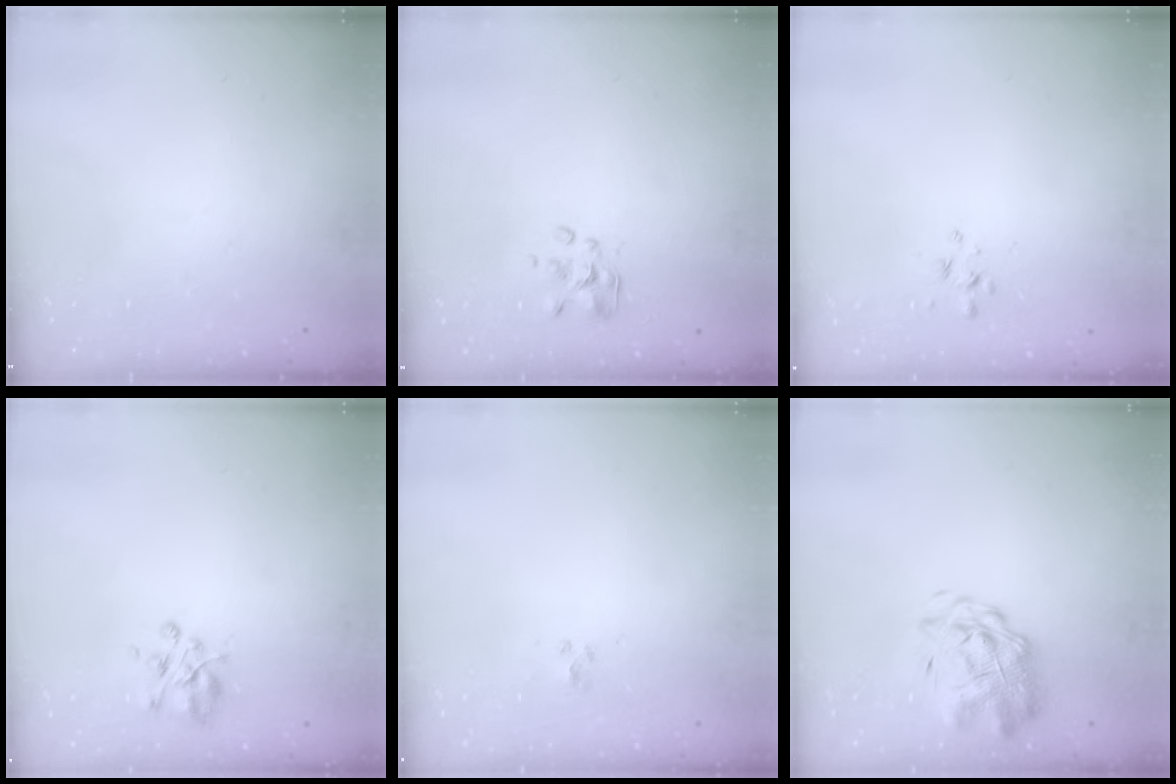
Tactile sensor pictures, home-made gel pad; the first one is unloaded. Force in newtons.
{"total": 2.3, "press": 2.1, "slide": 0.7}
{"total": 2.7, "press": 2.5, "slide": 0.8}
{"total": 4.5, "press": 4.4, "slide": 0.9}
{"total": 2.0, "press": 1.8, "slide": 1.0}
{"total": 2.6, "press": 2.1, "slide": 1.6}